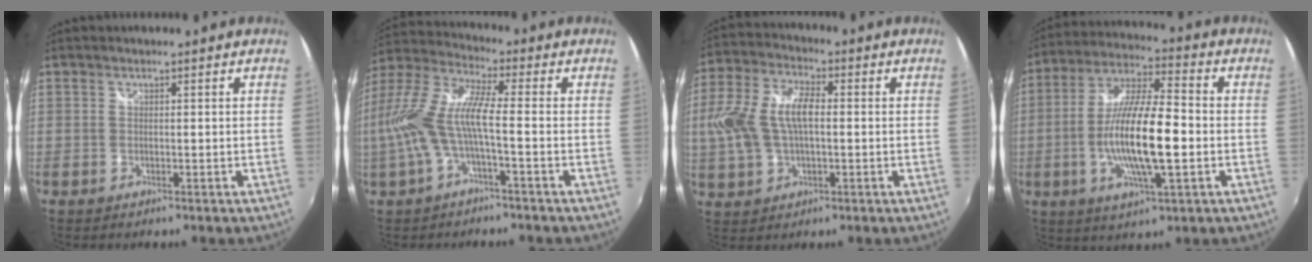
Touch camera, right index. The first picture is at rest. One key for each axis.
{"total": 12.4, "fx": -2.4, "fy": 2.3, "fz": 11.9, "tx": -0.237, "ty": 0.000, "tz": -0.045}
{"total": 12.3, "fx": 0.1, "fy": 6.6, "fz": 10.3, "tx": -0.223, "ty": 0.016, "tz": 0.002}
{"total": 15.9, "fx": -3.0, "fy": 3.5, "fz": 15.2, "tx": -0.296, "ty": -0.005, "tz": -0.058}